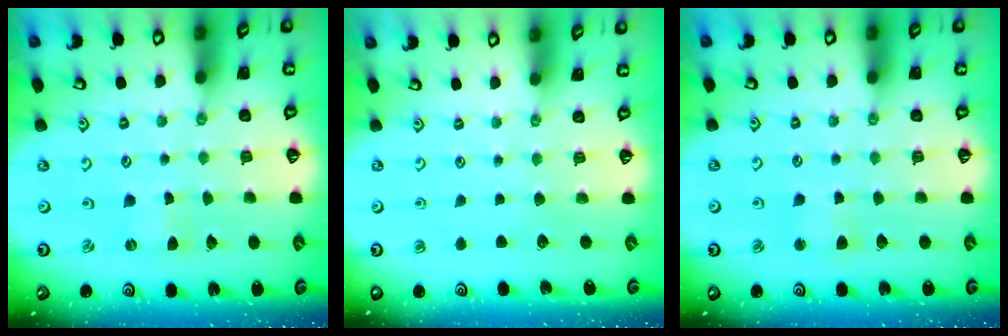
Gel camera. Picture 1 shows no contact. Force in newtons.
{"total": 0.0}
{"total": 3.0, "press": 3.0, "slide": 0.4}